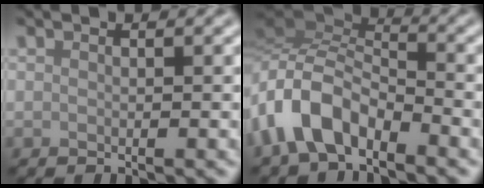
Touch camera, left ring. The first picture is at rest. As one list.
[{"total": 6.2, "force": [-3.8, 3.2, 3.8], "torque": [-0.070, 0.004, -0.089]}]